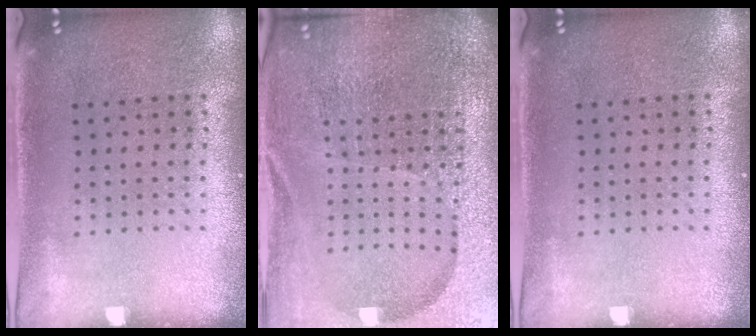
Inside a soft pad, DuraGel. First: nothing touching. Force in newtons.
{"total": 6.6, "press": 5.7, "slide": 3.3}
{"total": 0.0}